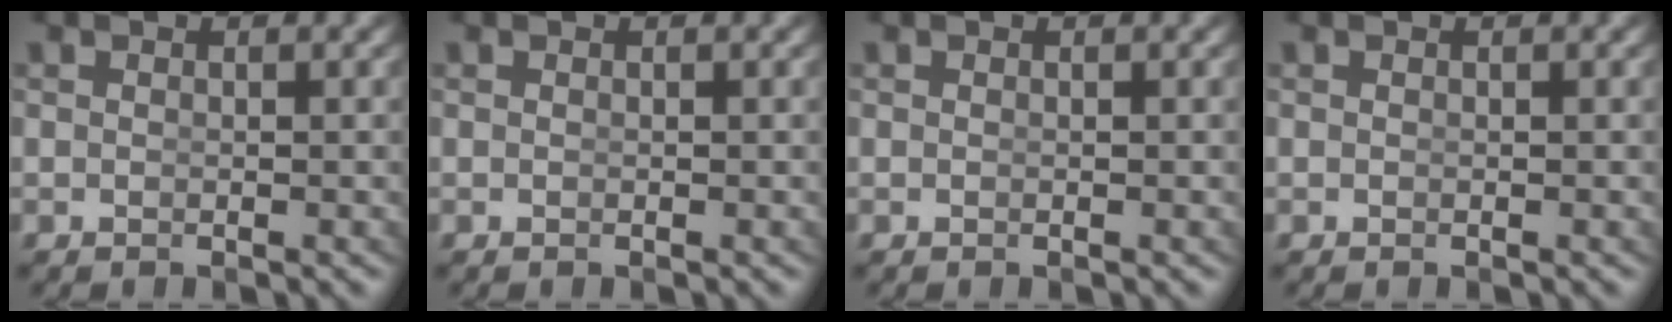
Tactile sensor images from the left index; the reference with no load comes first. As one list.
[{"total": 1.1, "force": [-0.2, -1.0, -0.5], "torque": [0.012, -0.015, 0.009]}, {"total": 0.0}, {"total": 0.0}]